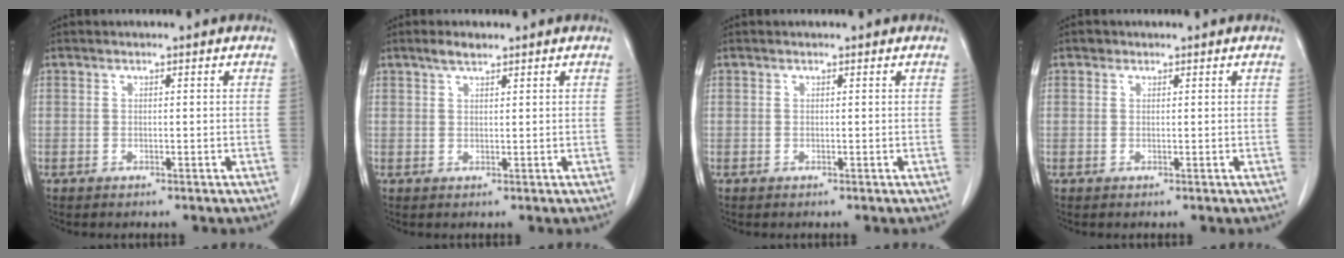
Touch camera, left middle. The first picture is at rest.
{"total": 2.2, "force": [1.7, 0.5, 1.3], "torque": [-0.032, 0.004, 0.032]}
{"total": 0.0}
{"total": 0.6, "force": [0.4, 0.4, 0.0], "torque": [-0.003, 0.001, 0.005]}